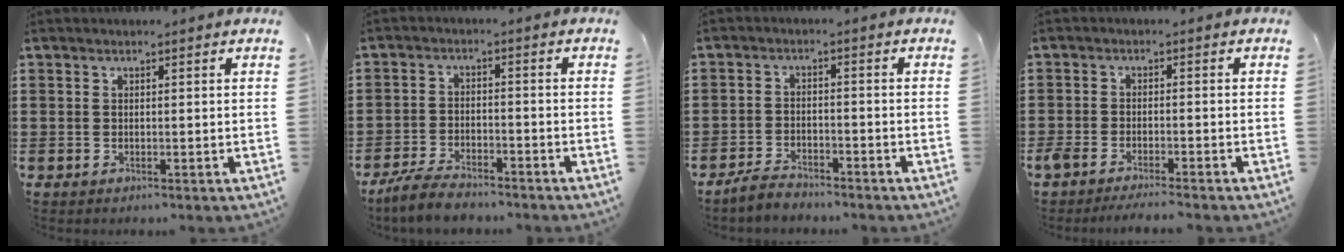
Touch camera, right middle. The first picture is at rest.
{"total": 4.8, "force": [-4.3, 1.0, 1.7], "torque": [-0.043, 0.001, -0.089]}
{"total": 3.0, "force": [-2.9, 0.6, 0.6], "torque": [-0.023, 0.003, -0.063]}
{"total": 2.6, "force": [-2.5, 0.2, 0.8], "torque": [-0.029, -0.006, -0.057]}